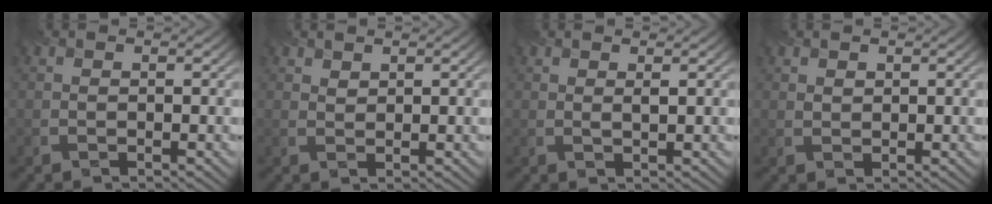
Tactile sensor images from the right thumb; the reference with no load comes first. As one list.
[{"total": 1.2, "force": [1.1, 0.4, 0.0], "torque": [-0.006, -0.003, 0.027]}, {"total": 0.8, "force": [0.7, 0.1, 0.4], "torque": [-0.012, -0.002, 0.014]}, {"total": 1.1, "force": [0.9, 0.6, 0.0], "torque": [-0.004, -0.003, 0.021]}]